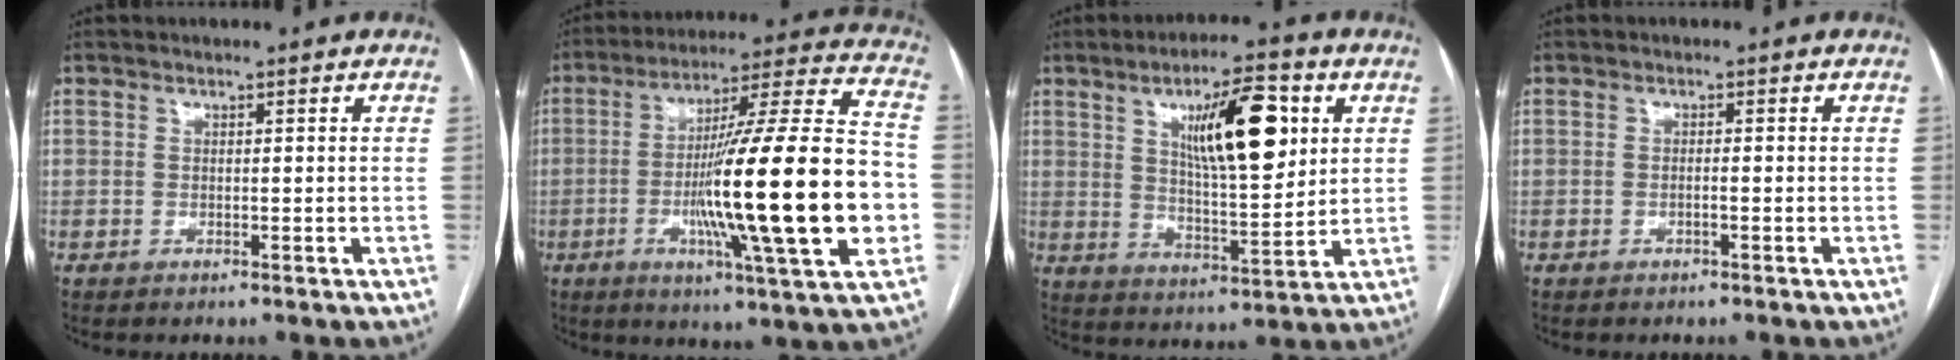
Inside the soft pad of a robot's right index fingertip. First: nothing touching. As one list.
[{"total": 26.5, "force": [-4.9, 0.9, 26.1], "torque": [-0.382, -0.007, -0.087]}, {"total": 13.2, "force": [4.5, 2.4, 12.1], "torque": [-0.203, 0.004, 0.076]}, {"total": 0.8, "force": [-0.3, 0.0, 0.7], "torque": [-0.013, 0.001, -0.006]}]